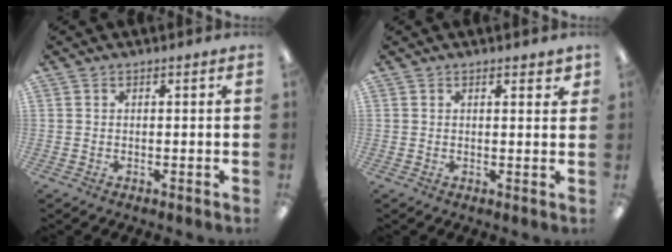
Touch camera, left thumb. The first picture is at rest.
{"total": 2.4, "force": [1.5, 0.8, 1.7], "torque": [-0.019, -0.003, 0.022]}